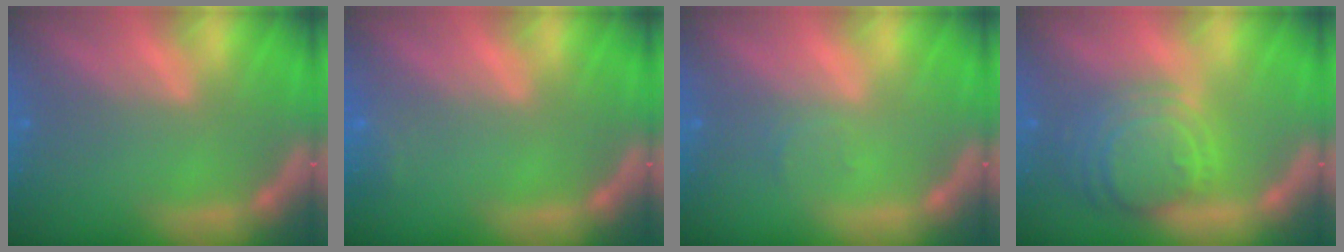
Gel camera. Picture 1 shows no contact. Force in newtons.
{"total": 1.4}
{"total": 1.0}
{"total": 8.1}